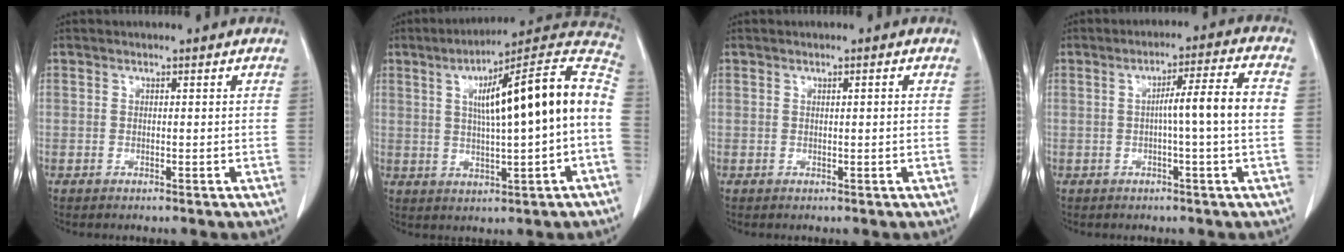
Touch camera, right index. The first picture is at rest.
{"total": 18.6, "force": [1.3, 1.5, 18.5], "torque": [-0.264, 0.040, 0.015]}
{"total": 0.8, "force": [0.2, -0.1, 0.8], "torque": [-0.013, 0.001, 0.004]}
{"total": 7.1, "force": [-0.4, -0.9, 7.1], "torque": [-0.108, 0.013, -0.005]}